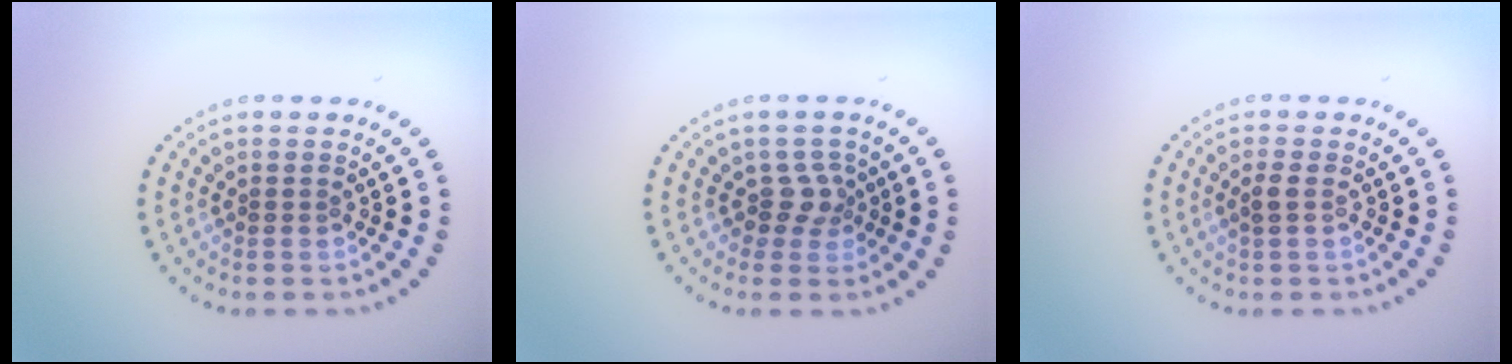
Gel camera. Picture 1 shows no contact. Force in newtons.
{"total": 1.9, "press": 1.4, "slide": 1.3}
{"total": 0.9, "press": 0.8, "slide": 0.3}